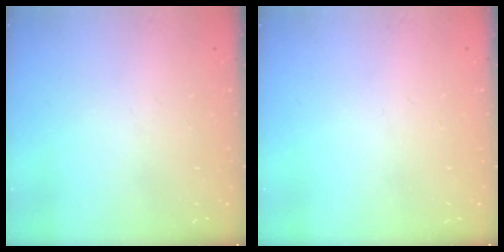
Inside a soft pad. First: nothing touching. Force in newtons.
{"total": 0.0}